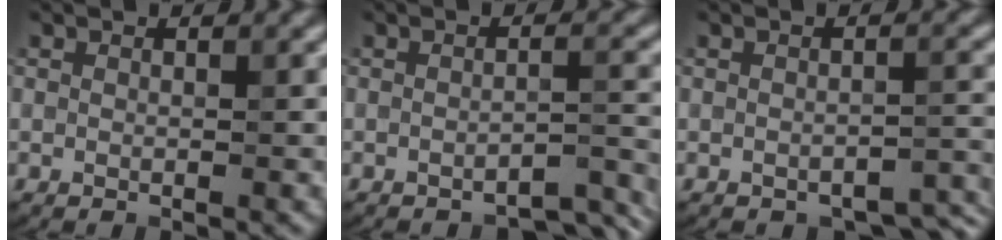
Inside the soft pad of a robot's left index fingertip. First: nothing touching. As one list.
[{"total": 3.5, "force": [-3.1, 0.6, 1.4], "torque": [-0.015, 0.006, -0.043]}, {"total": 2.9, "force": [-2.3, 1.0, 1.3], "torque": [-0.022, -0.002, -0.024]}]